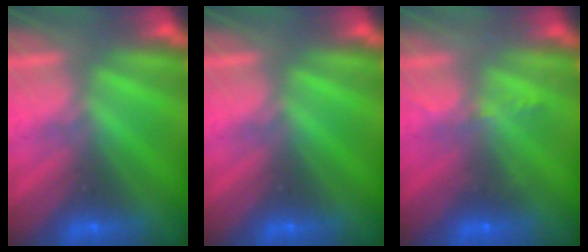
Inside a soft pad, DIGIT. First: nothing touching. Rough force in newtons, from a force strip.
{"total": 0.0}
{"total": 2.3}